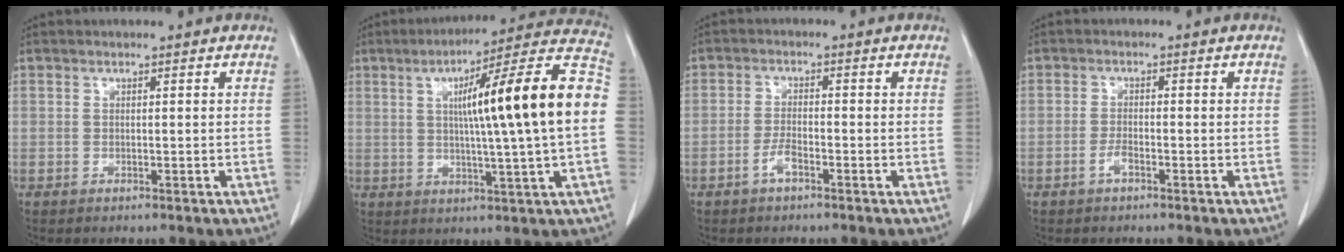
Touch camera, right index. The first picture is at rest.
{"total": 20.0, "force": [2.0, -0.3, 19.9], "torque": [-0.281, 0.027, 0.018]}
{"total": 2.7, "force": [-1.6, 0.6, 2.0], "torque": [-0.040, 0.002, -0.034]}
{"total": 1.8, "force": [-1.1, 0.4, 1.4], "torque": [-0.028, 0.001, -0.022]}